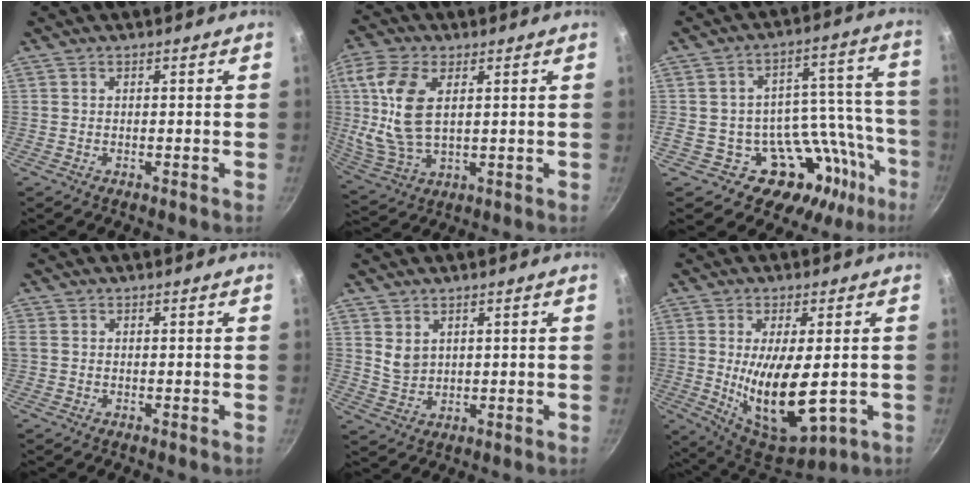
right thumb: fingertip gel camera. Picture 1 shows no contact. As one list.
[{"total": 13.7, "force": [2.9, 7.4, 11.2], "torque": [-0.227, -0.004, 0.062]}, {"total": 17.9, "force": [-10.0, 12.7, 7.7], "torque": [0.001, 0.084, -0.143]}, {"total": 1.6, "force": [0.1, 1.2, 1.0], "torque": [-0.023, 0.002, 0.002]}, {"total": 3.8, "force": [1.6, 2.9, 2.0], "torque": [-0.025, -0.011, 0.039]}, {"total": 15.6, "force": [-1.7, 6.5, 14.0], "torque": [-0.228, -0.013, -0.007]}]